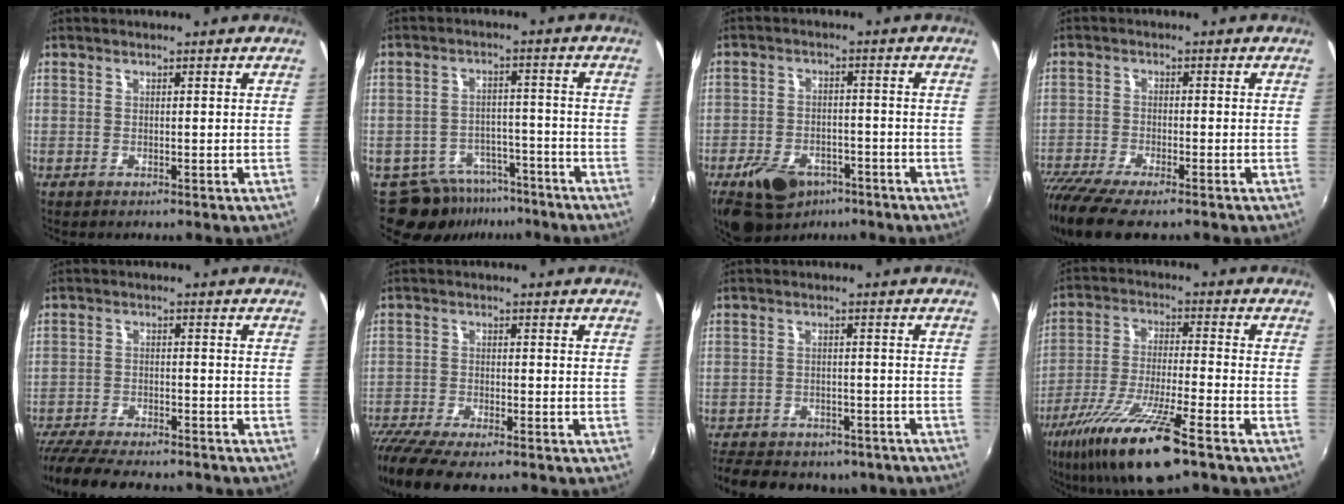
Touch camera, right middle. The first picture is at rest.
{"total": 9.7, "force": [-7.3, 5.7, 2.8], "torque": [-0.064, 0.013, -0.093]}
{"total": 12.1, "force": [-7.8, 7.0, 6.1], "torque": [-0.144, -0.004, -0.121]}
{"total": 11.6, "force": [-9.2, 2.5, 6.6], "torque": [-0.163, -0.051, -0.167]}
{"total": 16.2, "force": [-13.9, 3.7, 7.4], "torque": [-0.159, -0.036, -0.219]}
{"total": 10.1, "force": [-8.4, 1.9, 5.3], "torque": [-0.134, -0.045, -0.151]}
{"total": 16.6, "force": [-13.3, 7.5, 6.5], "torque": [-0.155, -0.002, -0.170]}
{"total": 16.1, "force": [-10.7, 1.8, 11.9], "torque": [-0.240, -0.038, -0.195]}